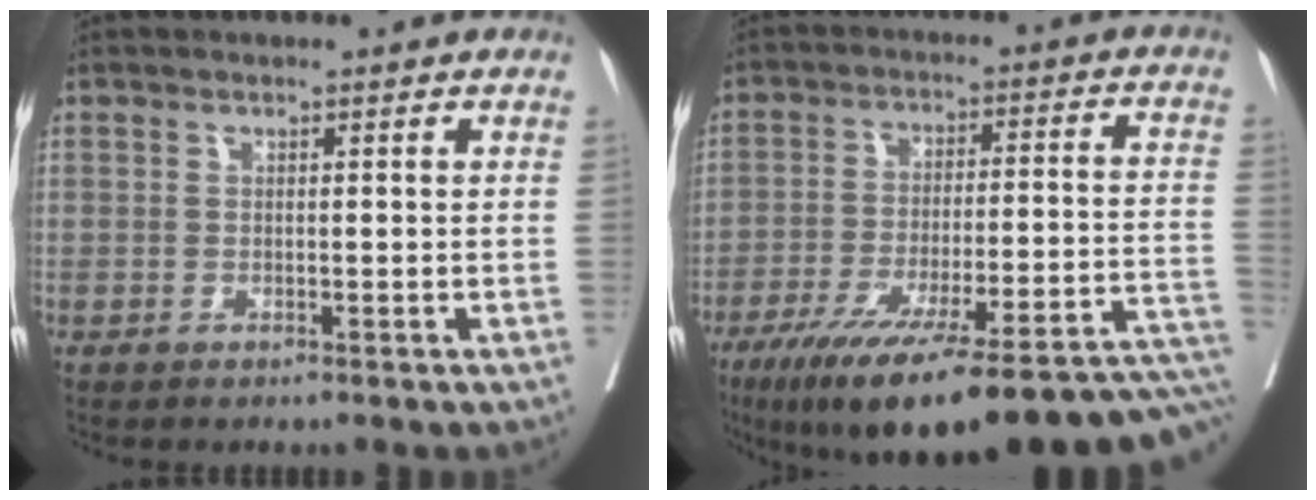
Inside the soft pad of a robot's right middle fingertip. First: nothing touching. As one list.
[{"total": 27.8, "force": [-19.7, 4.1, 19.1], "torque": [-0.205, -0.009, -0.280]}]